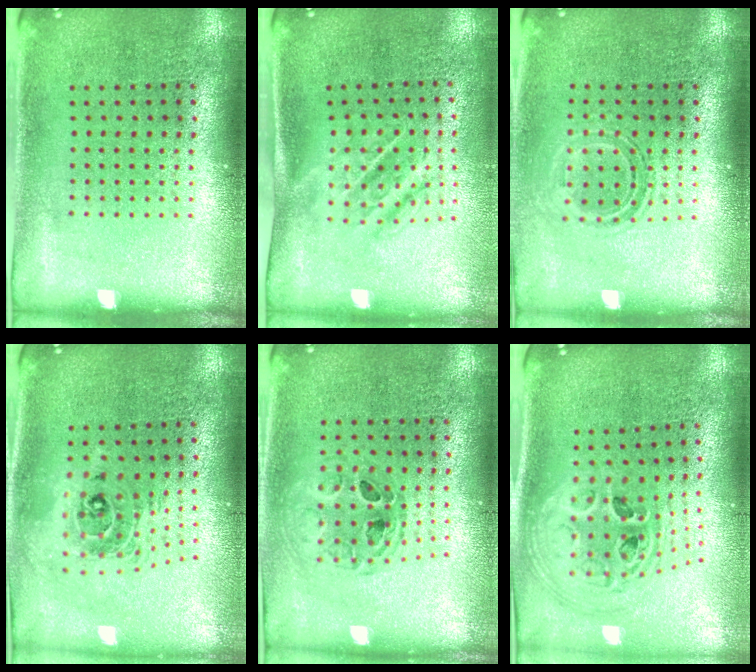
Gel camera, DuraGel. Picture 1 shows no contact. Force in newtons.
{"total": 1.8, "press": 1.2, "slide": 1.3}
{"total": 1.3, "press": 1.1, "slide": 0.7}
{"total": 2.0, "press": 1.6, "slide": 1.3}
{"total": 0.8, "press": 0.8, "slide": 0.2}
{"total": 2.6, "press": 1.9, "slide": 1.8}